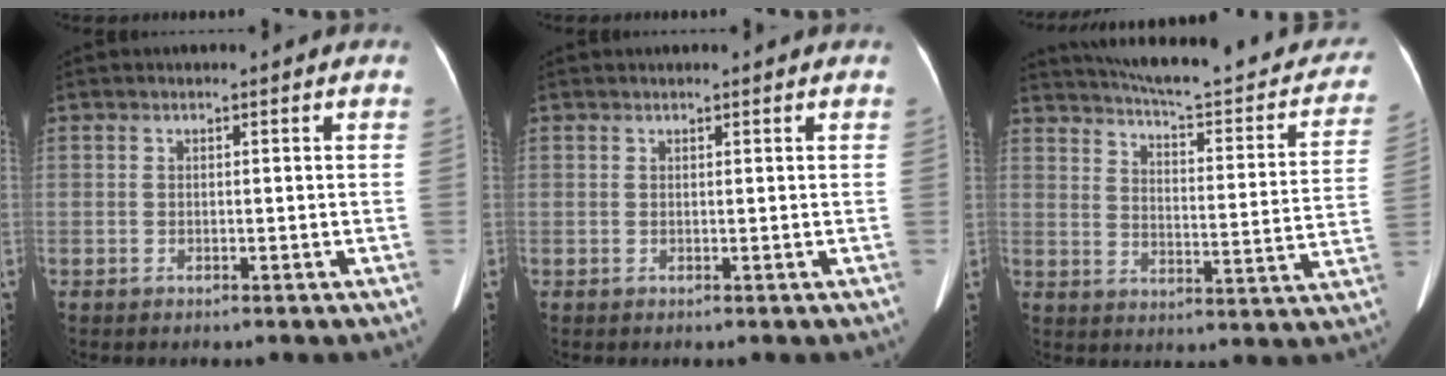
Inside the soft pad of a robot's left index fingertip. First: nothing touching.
{"total": 0.7, "force": [0.7, 0.1, 0.3], "torque": [-0.006, 0.010, 0.011]}
{"total": 24.0, "force": [20.9, 4.7, 11.0], "torque": [-0.148, -0.025, 0.255]}